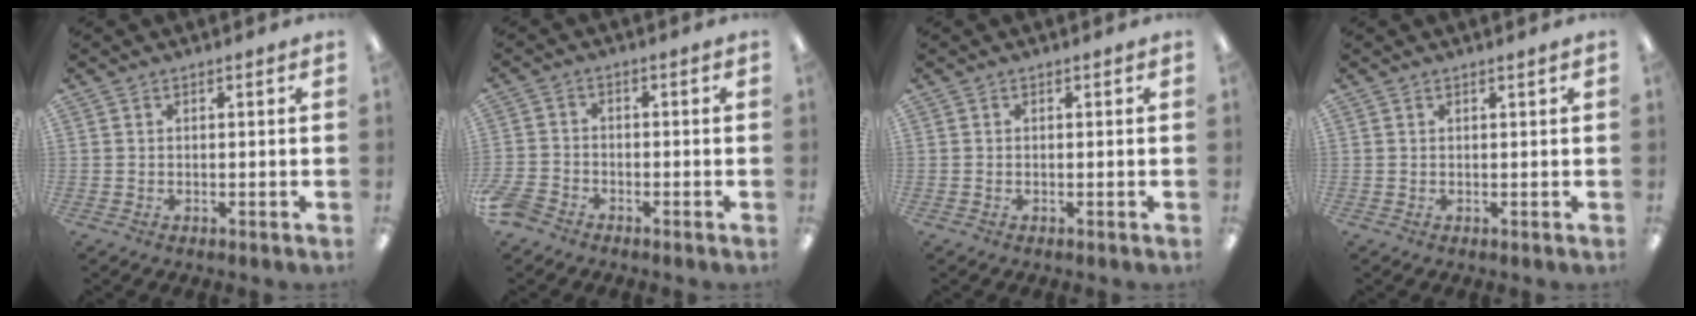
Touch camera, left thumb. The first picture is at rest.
{"total": 4.2, "force": [-3.3, 2.0, 1.5], "torque": [-0.047, 0.010, -0.068]}
{"total": 0.0}
{"total": 0.5, "force": [0.4, -0.1, 0.3], "torque": [-0.005, -0.001, 0.007]}